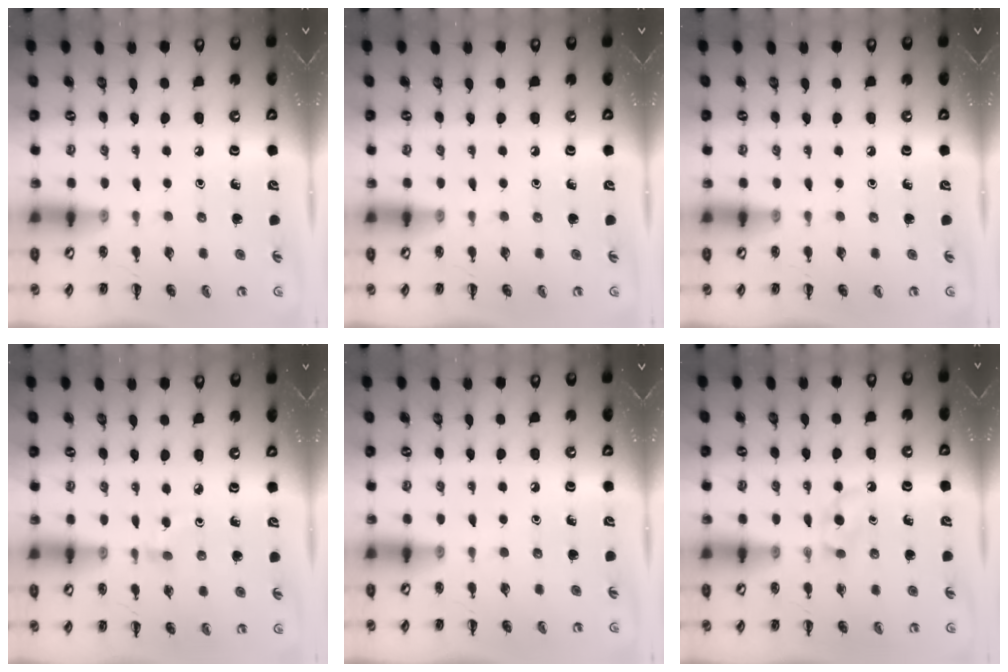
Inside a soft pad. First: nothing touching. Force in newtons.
{"total": 0.0}
{"total": 0.0}
{"total": 2.3, "press": 2.1, "slide": 0.9}
{"total": 0.0}
{"total": 3.2, "press": 2.9, "slide": 1.4}